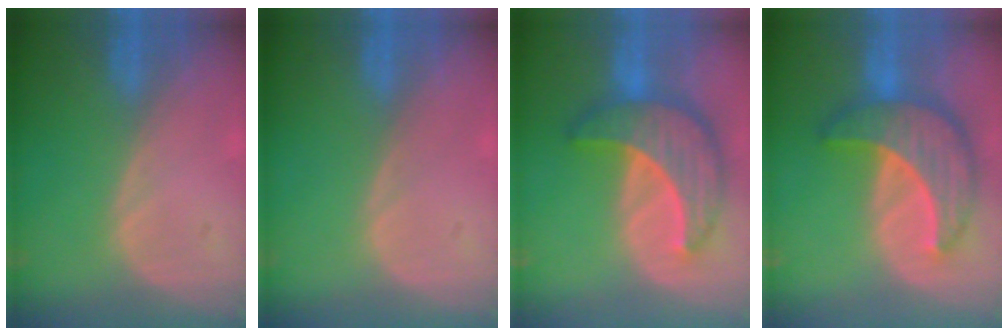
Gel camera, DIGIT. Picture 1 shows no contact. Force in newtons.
{"total": 0.0}
{"total": 9.9, "press": 9.8, "slide": 0.6}
{"total": 9.9, "press": 9.8, "slide": 0.6}